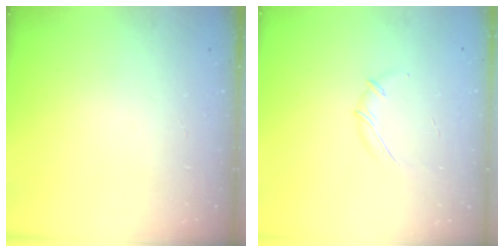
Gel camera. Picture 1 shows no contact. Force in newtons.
{"total": 6.1, "press": 6.0, "slide": 1.1}